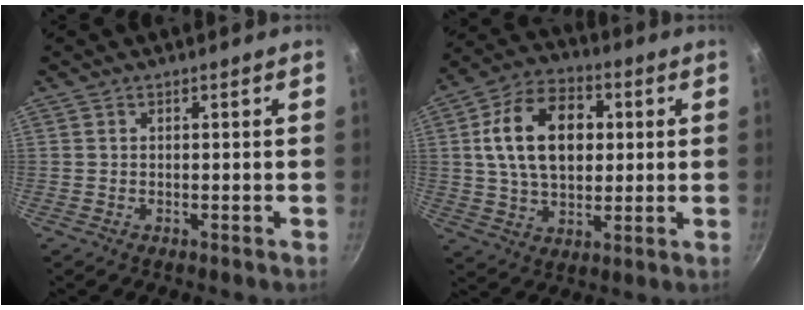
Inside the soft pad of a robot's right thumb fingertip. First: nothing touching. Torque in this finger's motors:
{"motor_torque": [-0.56, 1.41, 1.58, -0.19, 0.44]}